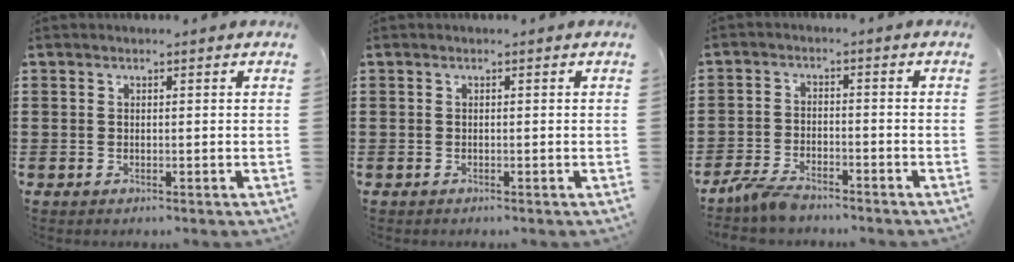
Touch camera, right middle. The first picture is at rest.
{"total": 0.0}
{"total": 4.5, "force": [-4.0, 1.4, 1.6], "torque": [-0.047, -0.001, -0.083]}